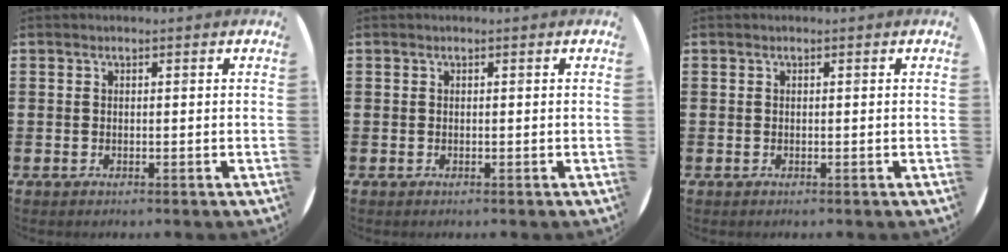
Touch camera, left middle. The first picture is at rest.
{"total": 0.0}
{"total": 0.0}